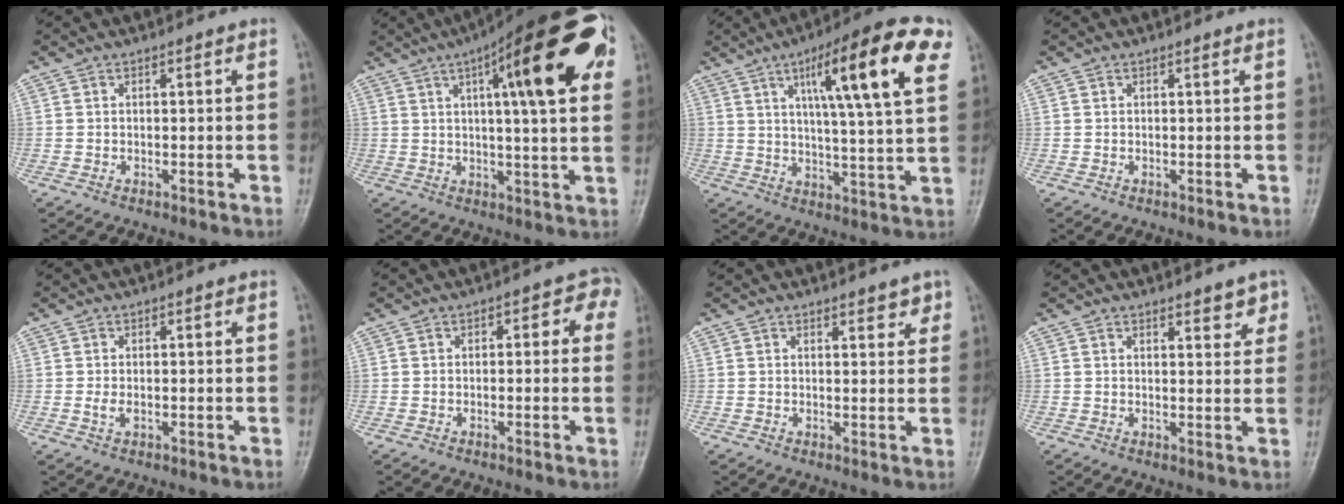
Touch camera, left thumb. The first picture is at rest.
{"total": 22.4, "force": [8.2, 5.6, 20.0], "torque": [-0.265, 0.003, 0.107]}
{"total": 19.1, "force": [8.0, 3.5, 16.9], "torque": [-0.235, -0.013, 0.113]}
{"total": 0.0}
{"total": 2.1, "force": [-0.3, 1.2, 1.7], "torque": [-0.034, 0.003, -0.007]}
{"total": 4.1, "force": [0.4, 2.7, 3.0], "torque": [0.002, 0.018, -0.010]}
{"total": 2.3, "force": [1.5, 1.2, 1.3], "torque": [-0.001, -0.007, 0.018]}
{"total": 3.4, "force": [2.3, 1.6, 1.9], "torque": [-0.003, -0.012, 0.030]}